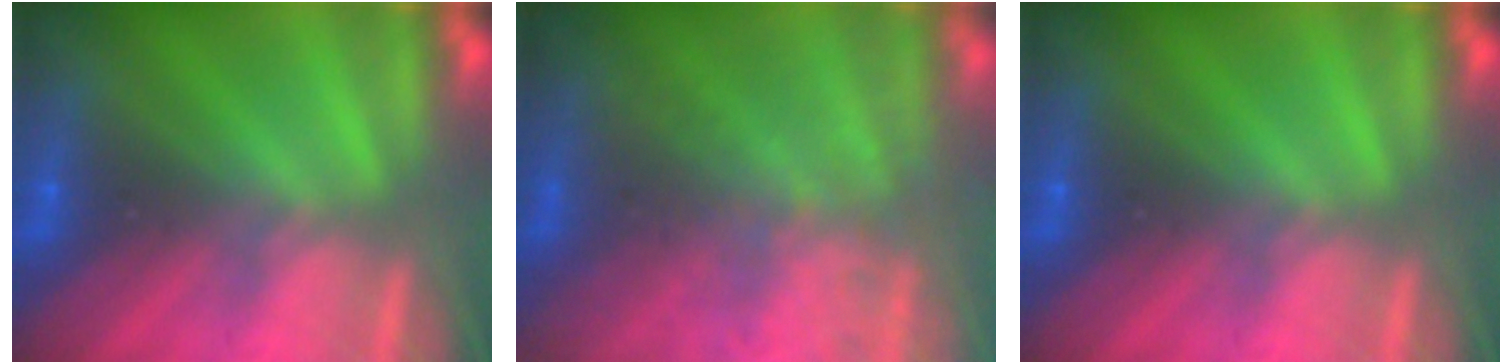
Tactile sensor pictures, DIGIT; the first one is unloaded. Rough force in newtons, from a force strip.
{"total": 9.0}
{"total": 0.0}